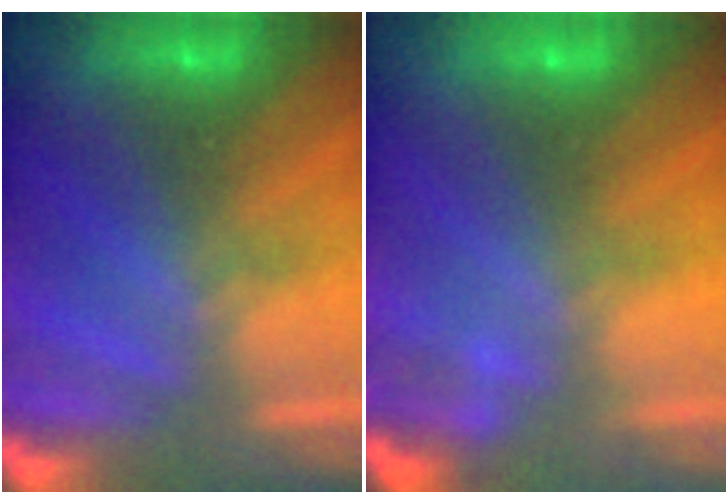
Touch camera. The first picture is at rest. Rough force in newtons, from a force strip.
{"total": 2.2}